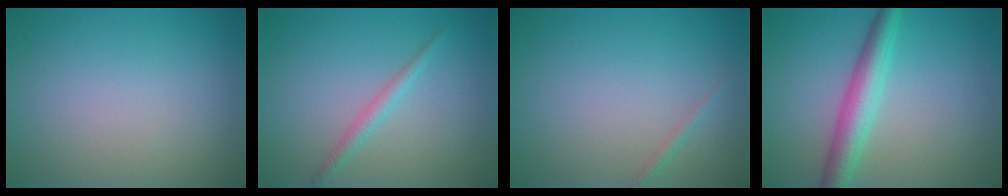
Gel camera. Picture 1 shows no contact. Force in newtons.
{"total": 1.3, "press": 1.3, "slide": 0.0}
{"total": 0.7, "press": 0.7, "slide": 0.0}
{"total": 4.1, "press": 4.1, "slide": 0.0}